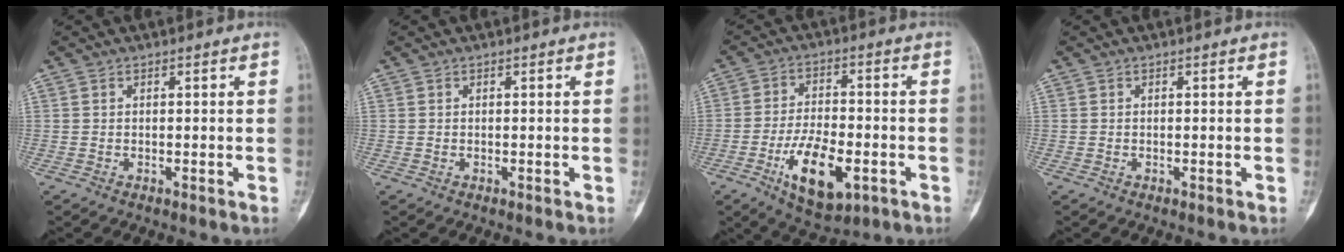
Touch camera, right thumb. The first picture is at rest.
{"total": 0.0}
{"total": 12.5, "force": [-4.7, 5.9, 10.0], "torque": [-0.161, 0.013, -0.073]}
{"total": 0.0}